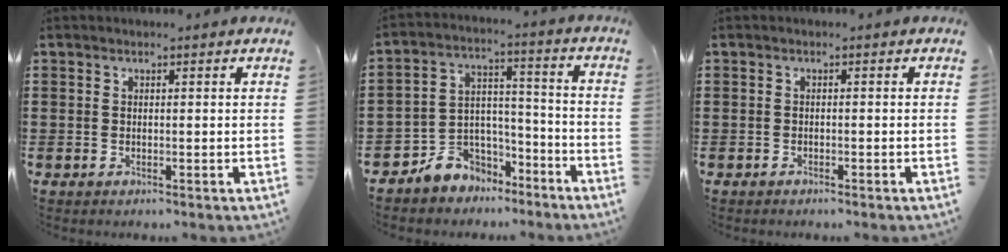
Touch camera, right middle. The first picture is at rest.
{"total": 6.2, "force": [-5.2, 3.4, -0.2], "torque": [-0.009, 0.016, -0.105]}
{"total": 0.7, "force": [-0.7, 0.2, 0.1], "torque": [-0.003, 0.001, -0.015]}